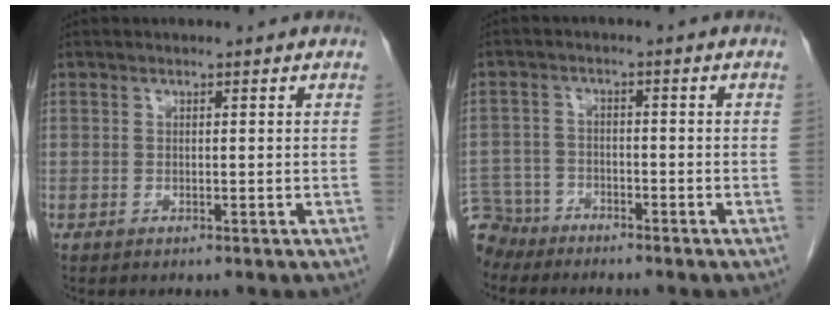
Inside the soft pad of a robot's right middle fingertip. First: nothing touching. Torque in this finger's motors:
{"motor_torque": [0.77, -1.04, -0.04, -0.10]}